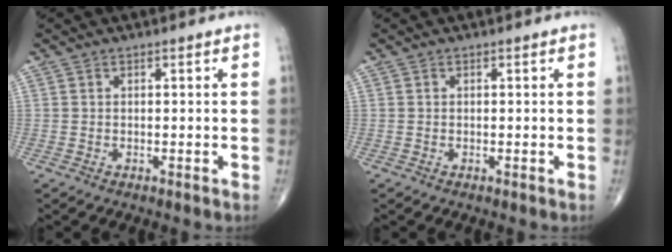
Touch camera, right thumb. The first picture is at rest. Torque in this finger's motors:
{"motor_torque": [-0.14, 0.05, 0.24, -0.10, -0.01]}